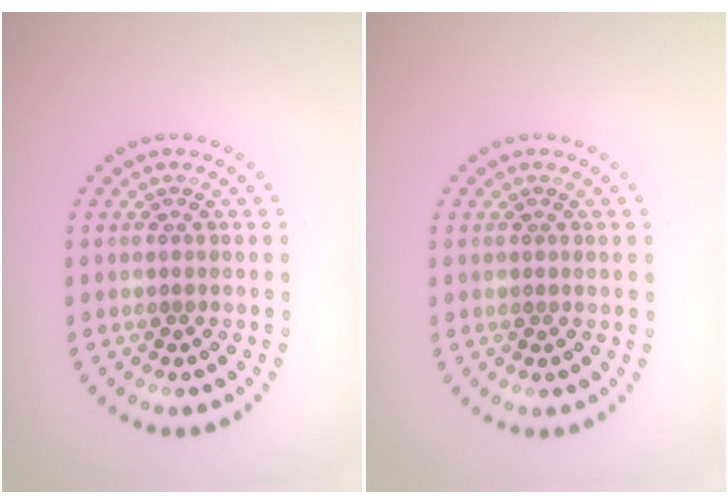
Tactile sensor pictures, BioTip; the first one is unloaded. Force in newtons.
{"total": 0.0}